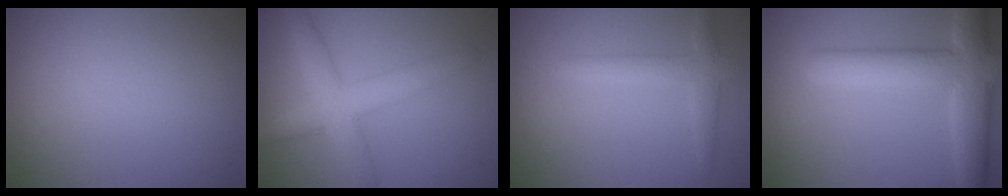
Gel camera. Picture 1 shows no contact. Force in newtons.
{"total": 4.7, "press": 4.7, "slide": 0.1}
{"total": 2.4, "press": 2.4, "slide": 0.1}
{"total": 7.1, "press": 7.1, "slide": 0.6}